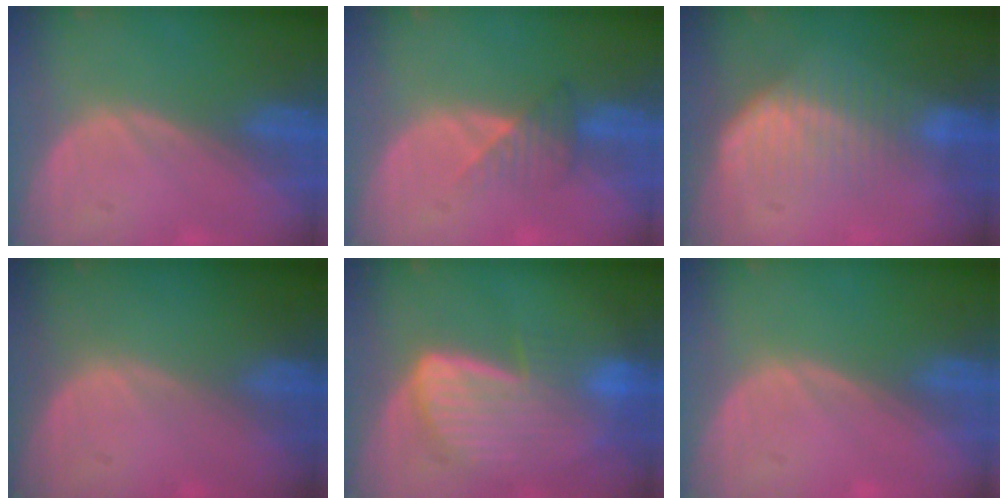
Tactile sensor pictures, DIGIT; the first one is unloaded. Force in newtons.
{"total": 3.3, "press": 3.0, "slide": 1.2}
{"total": 7.4, "press": 6.4, "slide": 3.8}
{"total": 0.0}
{"total": 8.5, "press": 7.7, "slide": 3.6}
{"total": 0.0}